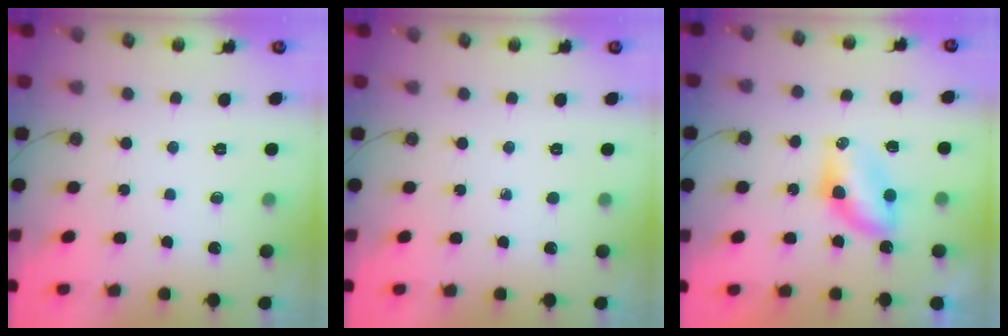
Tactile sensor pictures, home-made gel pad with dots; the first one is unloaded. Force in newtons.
{"total": 0.0}
{"total": 6.0, "press": 5.9, "slide": 0.6}